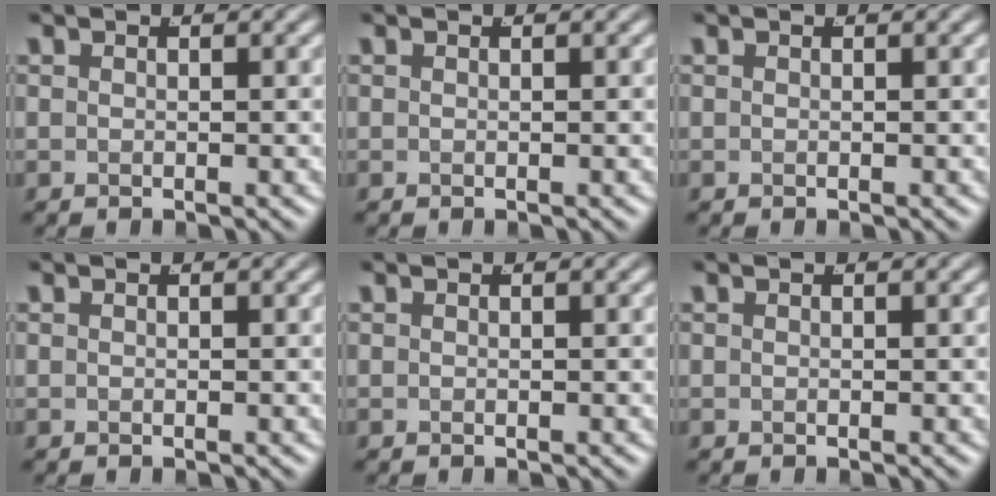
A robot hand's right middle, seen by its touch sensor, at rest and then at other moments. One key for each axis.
{"total": 0.0}
{"total": 0.0}
{"total": 0.0}
{"total": 0.0}
{"total": 0.0}